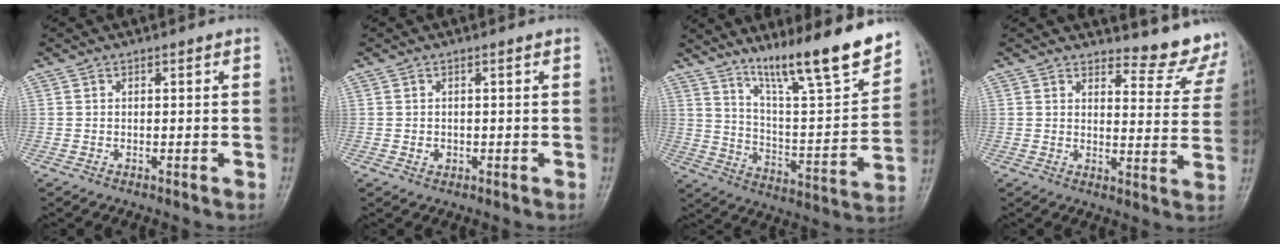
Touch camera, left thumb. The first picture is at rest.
{"total": 1.2, "force": [-0.1, 0.9, 0.7], "torque": [-0.007, 0.000, 0.001]}
{"total": 18.1, "force": [13.6, 2.2, 11.8], "torque": [-0.160, -0.082, 0.228]}
{"total": 9.3, "force": [9.0, 2.1, 1.3], "torque": [0.011, -0.101, 0.093]}